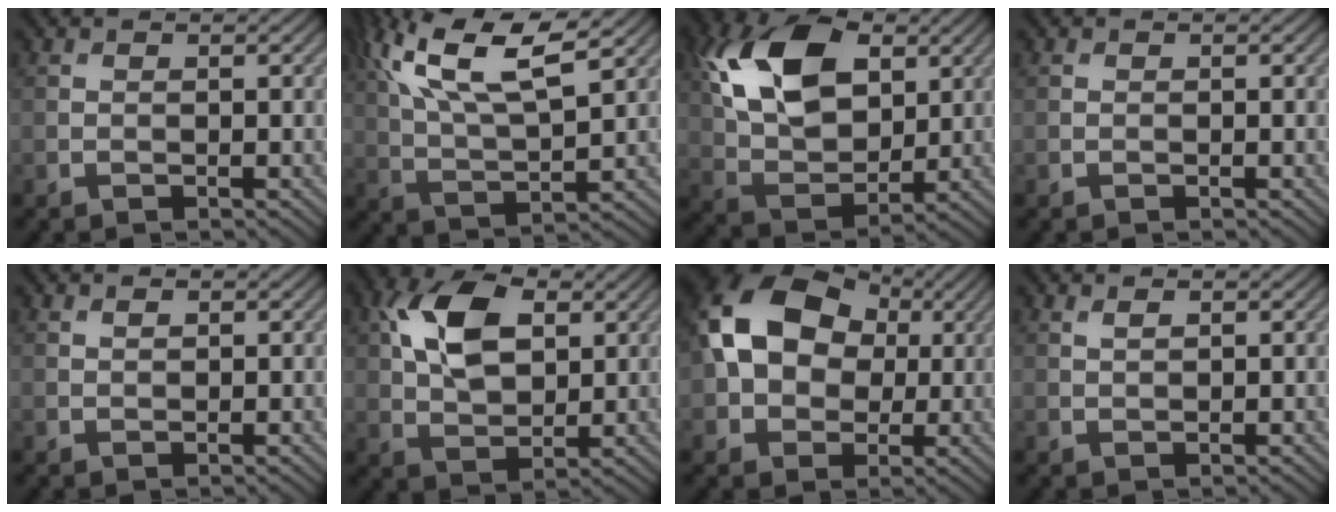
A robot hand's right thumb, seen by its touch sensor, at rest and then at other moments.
{"total": 14.6, "force": [7.4, 5.2, 11.4], "torque": [-0.250, 0.025, 0.123]}
{"total": 14.2, "force": [4.9, 8.8, 10.0], "torque": [-0.221, 0.021, 0.089]}
{"total": 0.0}
{"total": 0.7, "force": [0.5, 0.3, 0.4], "torque": [-0.010, -0.001, 0.010]}
{"total": 10.3, "force": [3.1, 6.1, 7.6], "torque": [-0.177, 0.015, 0.054]}
{"total": 13.7, "force": [2.3, 10.2, 8.8], "torque": [-0.181, 0.011, 0.032]}
{"total": 1.0, "force": [0.7, 0.3, 0.7], "torque": [-0.020, 0.001, 0.015]}